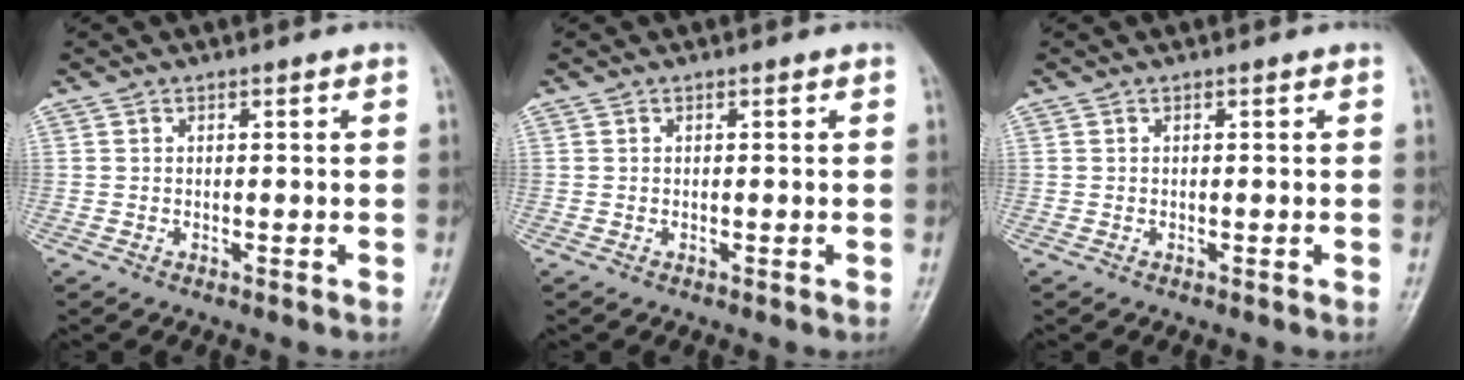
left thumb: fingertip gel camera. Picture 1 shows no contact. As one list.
[{"total": 0.0}, {"total": 0.0}]